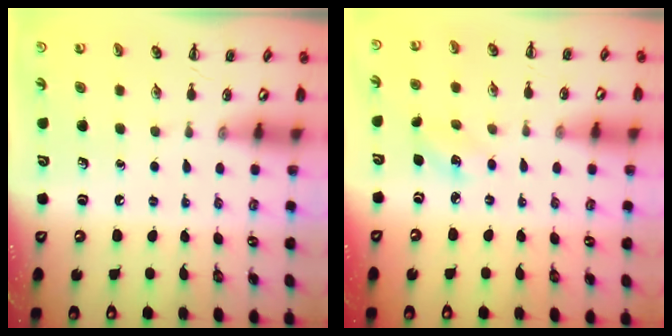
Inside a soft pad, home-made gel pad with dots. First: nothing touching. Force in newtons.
{"total": 3.9, "press": 3.8, "slide": 1.0}